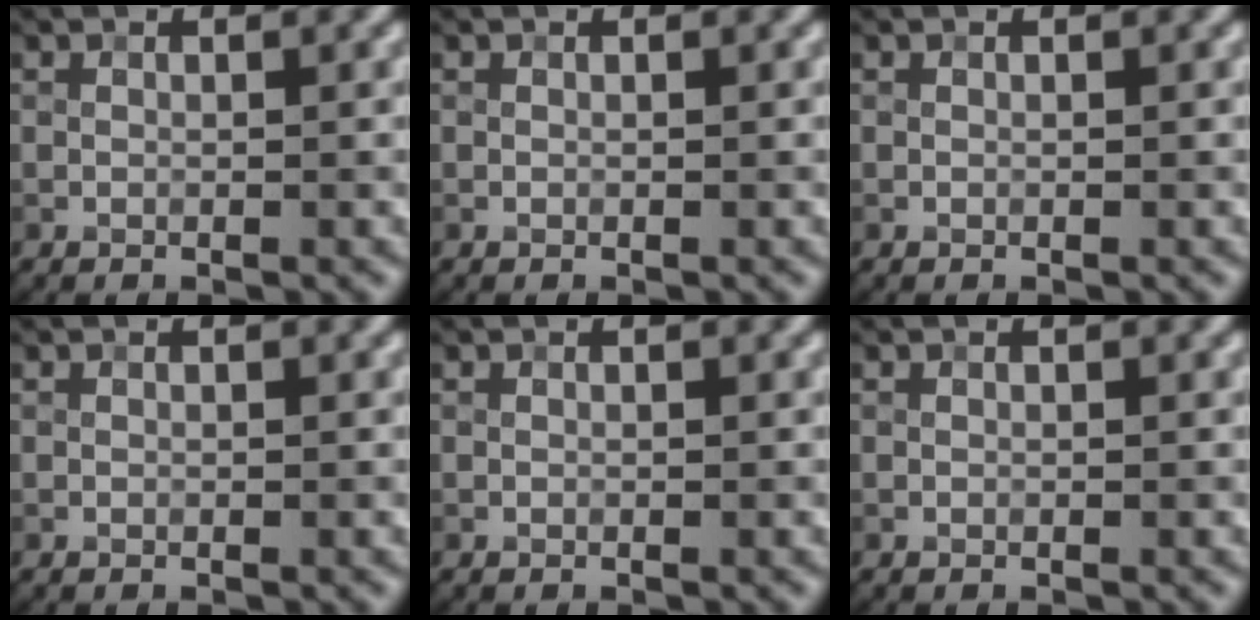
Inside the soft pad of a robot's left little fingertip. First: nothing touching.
{"total": 0.0}
{"total": 0.0}
{"total": 0.0}
{"total": 0.0}
{"total": 0.0}